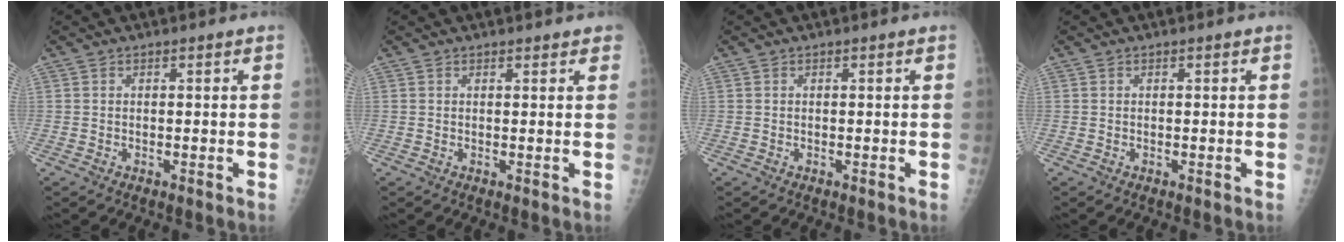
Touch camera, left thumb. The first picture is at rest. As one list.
[{"total": 1.9, "force": [1.5, 0.8, 0.7], "torque": [0.010, 0.000, 0.012]}, {"total": 0.0}, {"total": 0.0}]